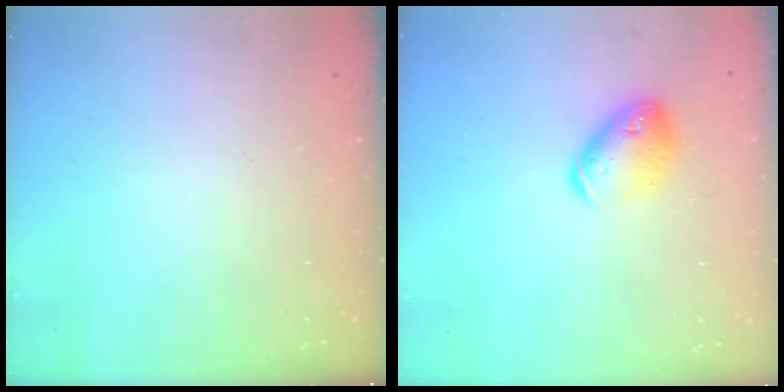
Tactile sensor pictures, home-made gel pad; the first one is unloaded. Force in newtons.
{"total": 12.5, "press": 12.3, "slide": 2.2}